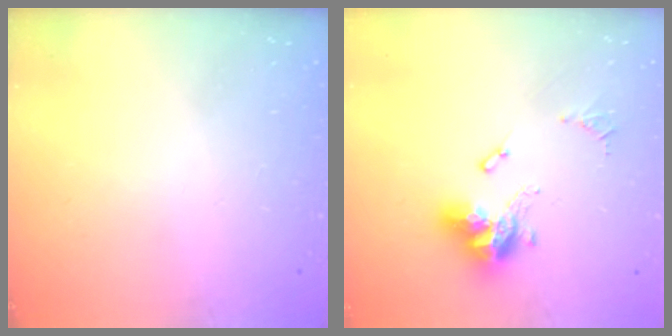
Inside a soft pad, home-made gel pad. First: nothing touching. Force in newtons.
{"total": 13.9, "press": 13.9, "slide": 1.2}